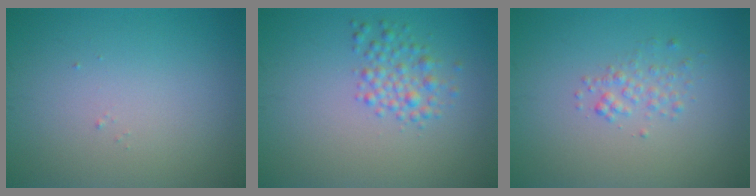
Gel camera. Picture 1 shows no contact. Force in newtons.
{"total": 2.3, "press": 2.3, "slide": 0.0}
{"total": 1.5, "press": 1.5, "slide": 0.1}